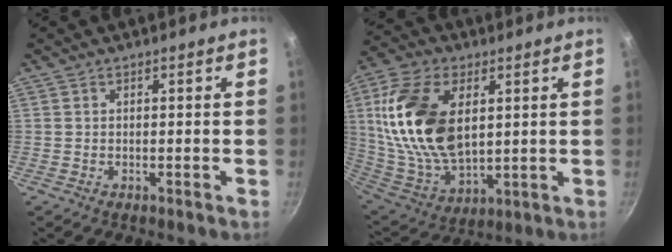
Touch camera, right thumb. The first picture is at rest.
{"total": 21.9, "force": [5.0, 12.8, 17.1], "torque": [-0.322, -0.019, 0.102]}